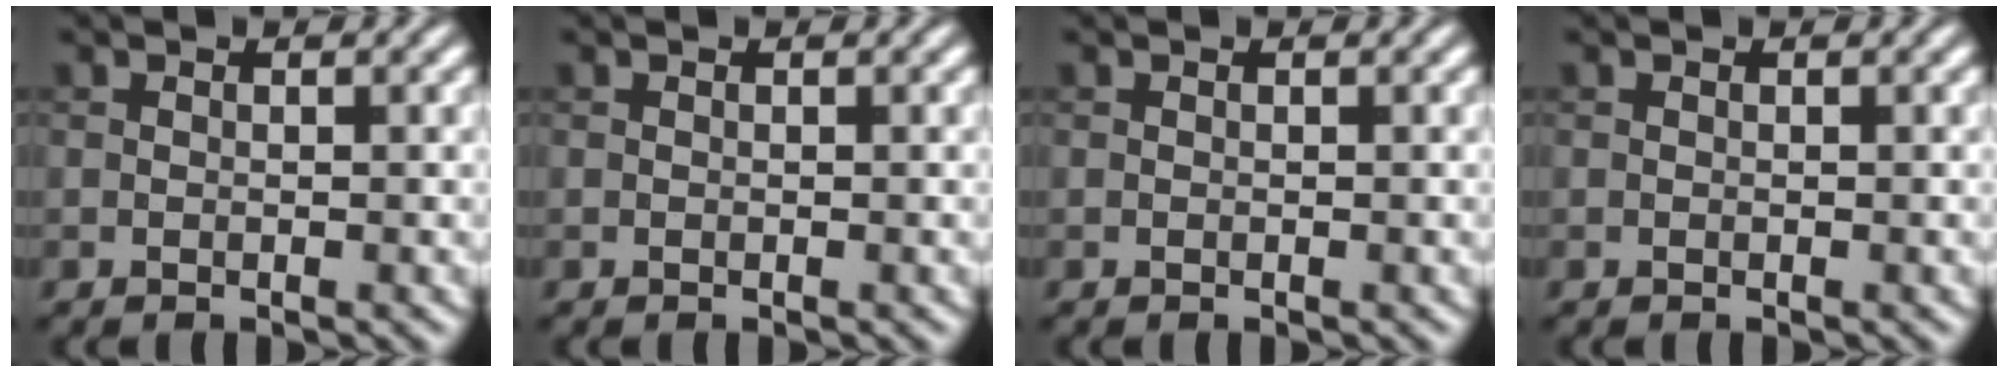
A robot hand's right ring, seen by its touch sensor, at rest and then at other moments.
{"total": 0.0}
{"total": 0.0}
{"total": 0.0}